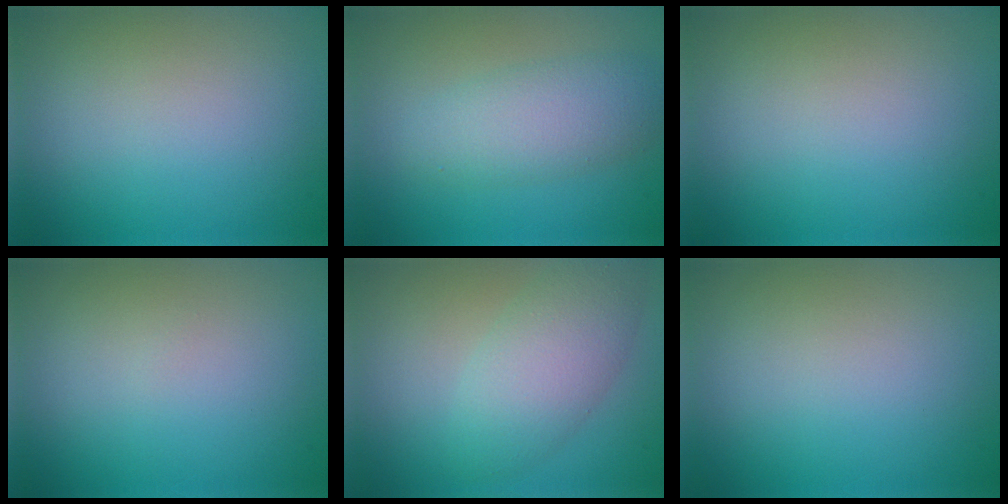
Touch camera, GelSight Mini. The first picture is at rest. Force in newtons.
{"total": 4.2, "press": 4.2, "slide": 0.1}
{"total": 0.0}
{"total": 0.0}
{"total": 4.5, "press": 4.5, "slide": 0.0}
{"total": 0.0}